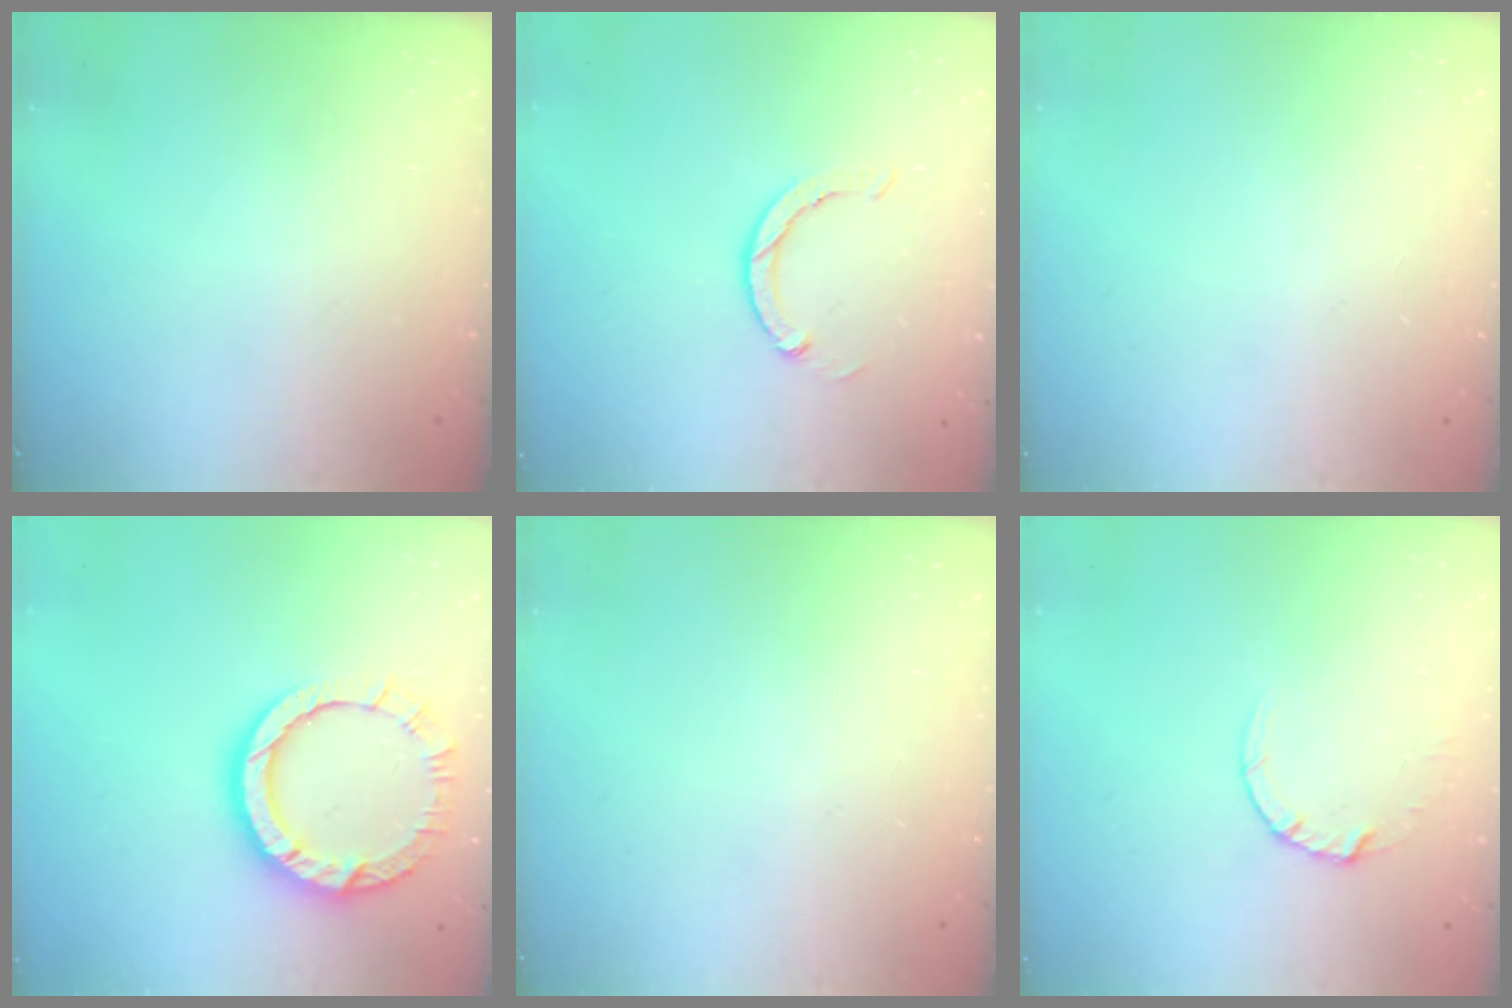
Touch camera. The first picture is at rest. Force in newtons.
{"total": 3.0, "press": 3.0, "slide": 0.1}
{"total": 0.0}
{"total": 11.6, "press": 11.6, "slide": 0.8}
{"total": 0.0}
{"total": 2.7, "press": 2.7, "slide": 0.2}